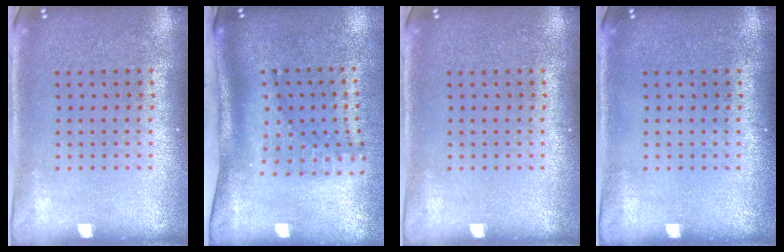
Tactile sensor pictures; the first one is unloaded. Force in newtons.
{"total": 2.0, "press": 1.5, "slide": 1.3}
{"total": 0.0}
{"total": 0.0}